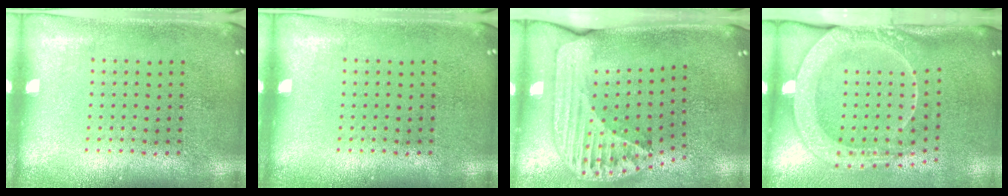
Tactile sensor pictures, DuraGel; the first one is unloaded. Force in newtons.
{"total": 0.0}
{"total": 2.6, "press": 1.8, "slide": 1.9}
{"total": 2.8, "press": 2.2, "slide": 1.8}